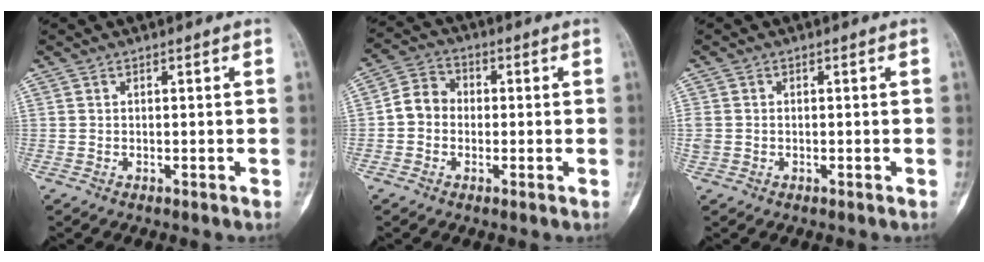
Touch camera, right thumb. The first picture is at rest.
{"total": 5.9, "force": [-0.7, 5.1, 2.9], "torque": [-0.032, 0.021, -0.026]}
{"total": 2.3, "force": [-0.1, 2.0, 1.1], "torque": [-0.034, 0.004, 0.001]}